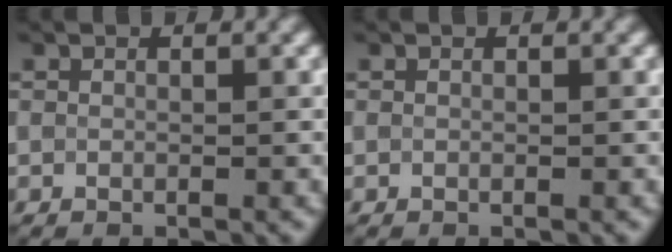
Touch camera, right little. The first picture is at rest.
{"total": 0.0}